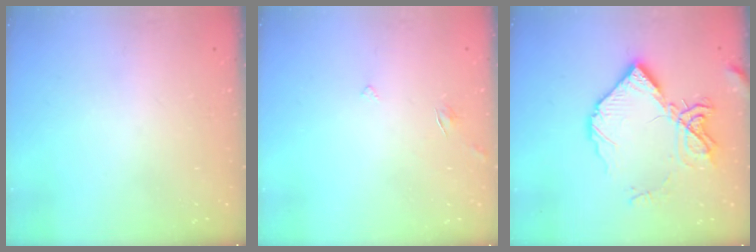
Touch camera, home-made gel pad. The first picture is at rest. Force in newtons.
{"total": 2.8, "press": 2.8, "slide": 0.3}
{"total": 15.4, "press": 15.3, "slide": 1.2}